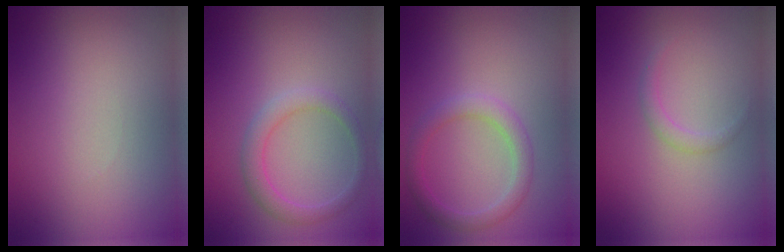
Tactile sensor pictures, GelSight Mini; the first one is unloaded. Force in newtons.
{"total": 2.2, "press": 2.2, "slide": 0.1}
{"total": 2.3, "press": 2.3, "slide": 0.1}
{"total": 1.0, "press": 1.0, "slide": 0.0}